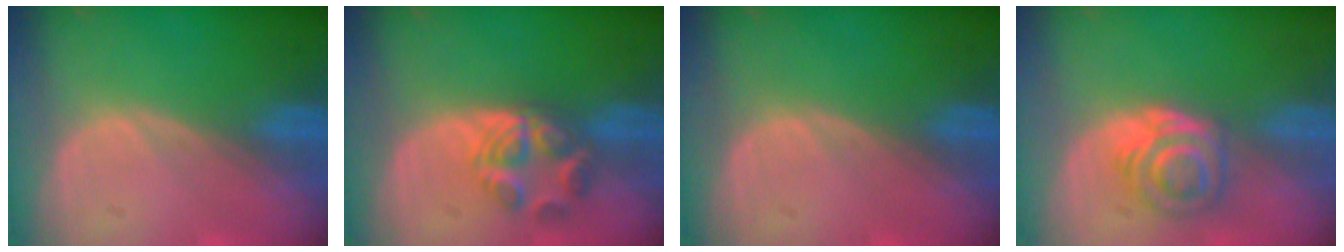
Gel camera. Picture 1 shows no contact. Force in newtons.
{"total": 6.0, "press": 5.2, "slide": 3.1}
{"total": 0.0}
{"total": 5.9, "press": 5.1, "slide": 2.9}